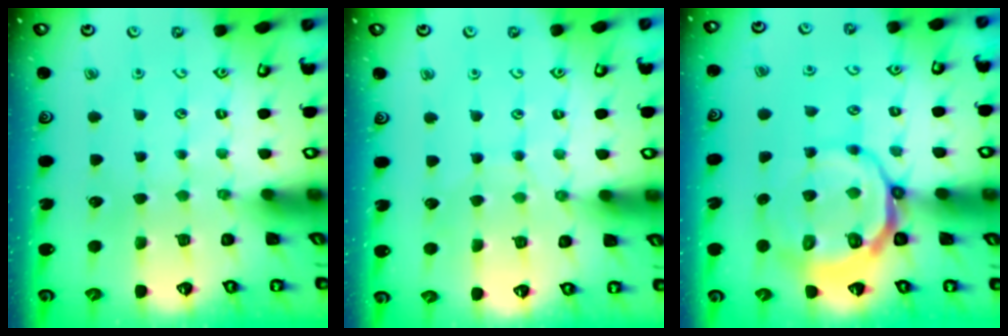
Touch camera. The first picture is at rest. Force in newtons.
{"total": 4.3, "press": 4.3, "slide": 0.5}
{"total": 9.5, "press": 9.0, "slide": 3.0}